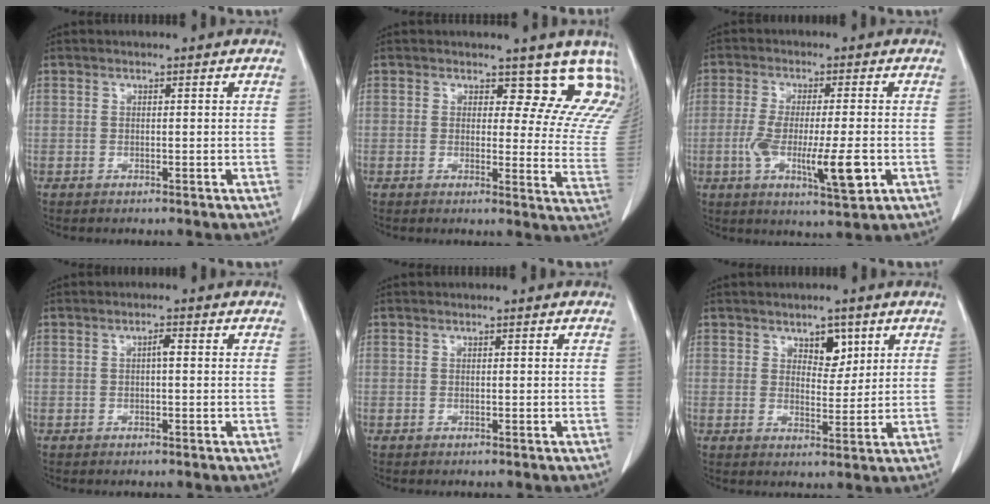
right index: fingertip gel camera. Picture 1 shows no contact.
{"total": 10.1, "force": [8.9, 4.0, 2.5], "torque": [0.010, -0.041, 0.063]}
{"total": 10.1, "force": [-2.7, 1.6, 9.7], "torque": [-0.167, -0.018, -0.043]}
{"total": 1.2, "force": [0.1, 0.2, 1.2], "torque": [-0.021, 0.004, 0.001]}
{"total": 0.0}
{"total": 4.1, "force": [2.3, 2.2, 2.6], "torque": [-0.034, 0.001, 0.037]}